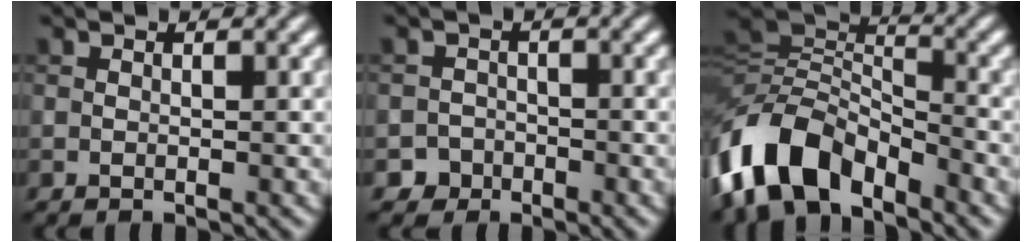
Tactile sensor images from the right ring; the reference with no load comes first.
{"total": 2.2, "force": [-1.6, 1.6, -0.2], "torque": [0.021, 0.007, -0.029]}
{"total": 9.8, "force": [-5.8, 5.2, 6.0], "torque": [-0.112, 0.004, -0.123]}